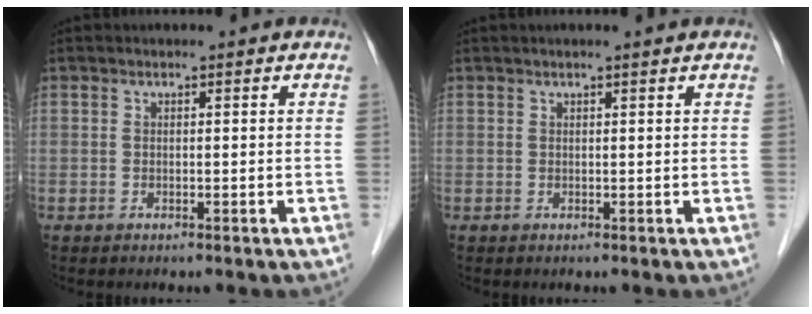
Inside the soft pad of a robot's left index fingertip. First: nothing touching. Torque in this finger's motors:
{"motor_torque": [0.13, -0.31, -0.03, 0.03]}